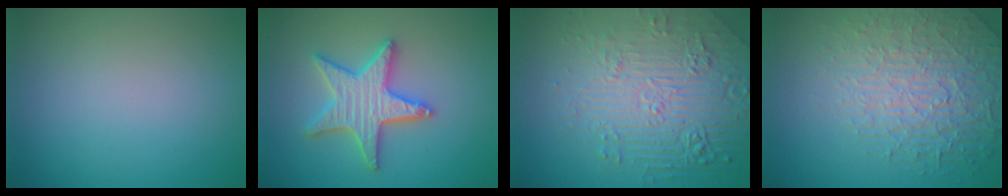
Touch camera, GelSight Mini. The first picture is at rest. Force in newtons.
{"total": 5.2, "press": 5.1, "slide": 0.8}
{"total": 8.3, "press": 5.8, "slide": 5.9}
{"total": 5.3, "press": 4.7, "slide": 2.5}